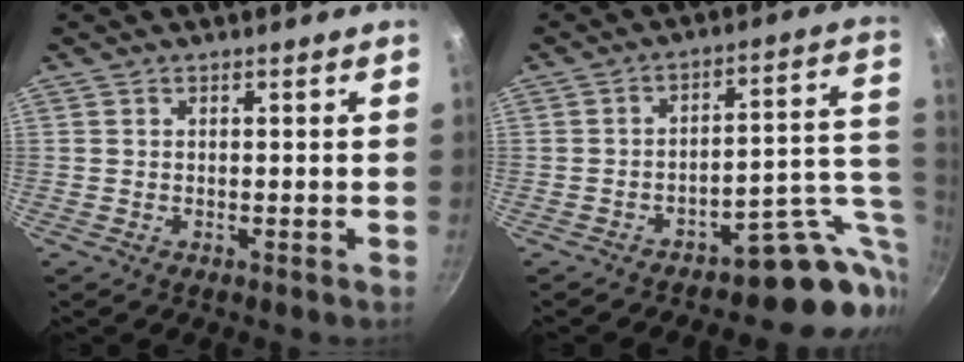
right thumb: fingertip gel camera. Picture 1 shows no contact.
{"total": 15.9, "force": [-8.1, 6.6, 12.0], "torque": [-0.073, 0.107, -0.105]}